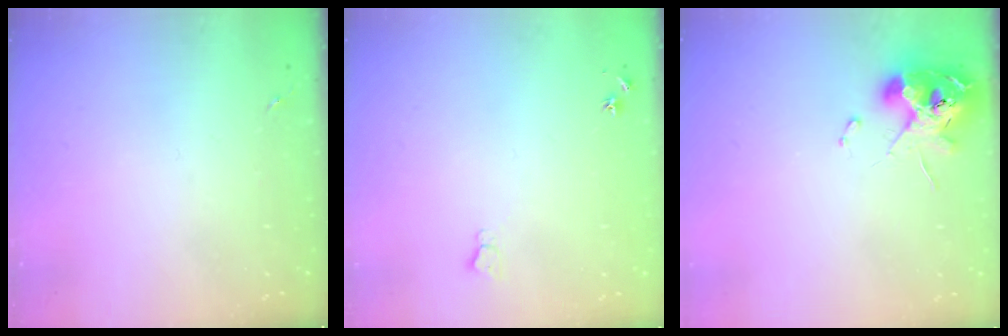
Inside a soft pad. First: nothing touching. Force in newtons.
{"total": 3.9, "press": 3.9, "slide": 0.4}
{"total": 10.9, "press": 10.8, "slide": 1.8}